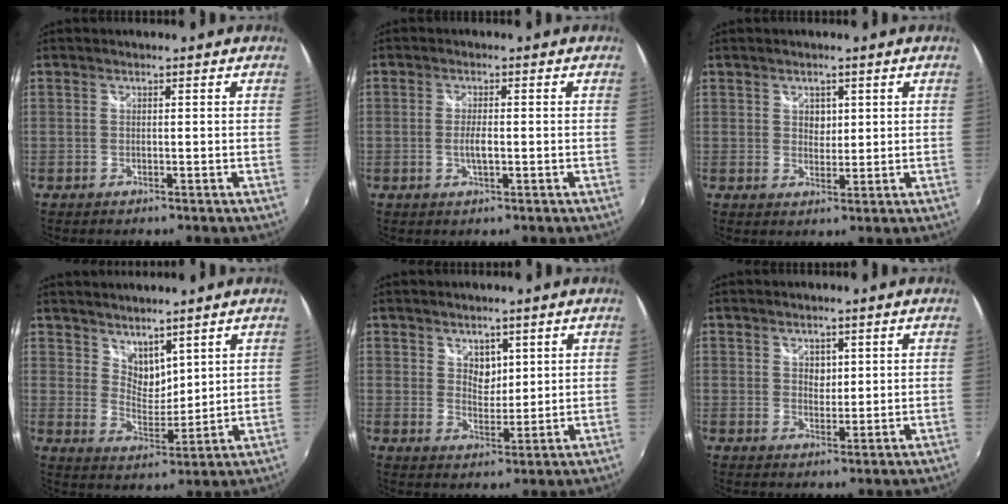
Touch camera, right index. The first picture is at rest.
{"total": 2.7, "force": [-0.5, 0.7, 2.6], "torque": [-0.049, -0.005, -0.008]}
{"total": 2.4, "force": [0.9, 2.0, 1.0], "torque": [-0.009, 0.003, 0.015]}
{"total": 5.9, "force": [4.7, 2.9, 1.9], "torque": [-0.021, -0.002, 0.090]}
{"total": 3.8, "force": [2.1, 2.7, 1.6], "torque": [-0.018, -0.001, 0.038]}
{"total": 2.4, "force": [1.0, 1.9, 1.0], "torque": [-0.009, 0.002, 0.017]}